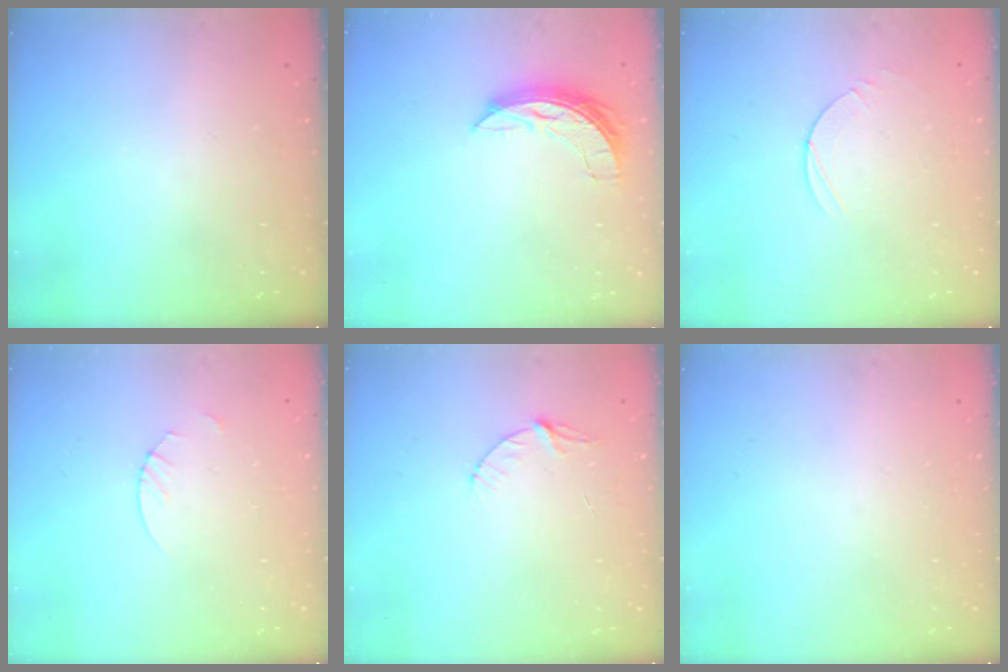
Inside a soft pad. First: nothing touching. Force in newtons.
{"total": 7.6, "press": 7.5, "slide": 1.1}
{"total": 4.9, "press": 4.9, "slide": 0.4}
{"total": 1.9, "press": 1.9, "slide": 0.2}
{"total": 4.0, "press": 4.0, "slide": 0.4}
{"total": 0.0}